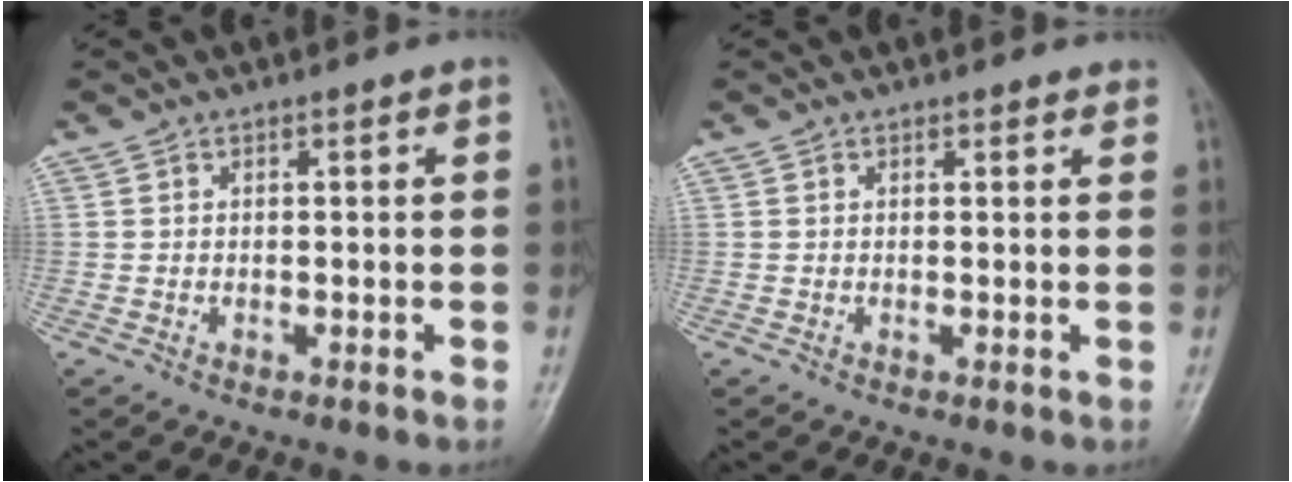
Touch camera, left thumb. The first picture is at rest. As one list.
[{"total": 1.4, "force": [1.2, 0.6, 0.4], "torque": [0.004, -0.002, 0.011]}]